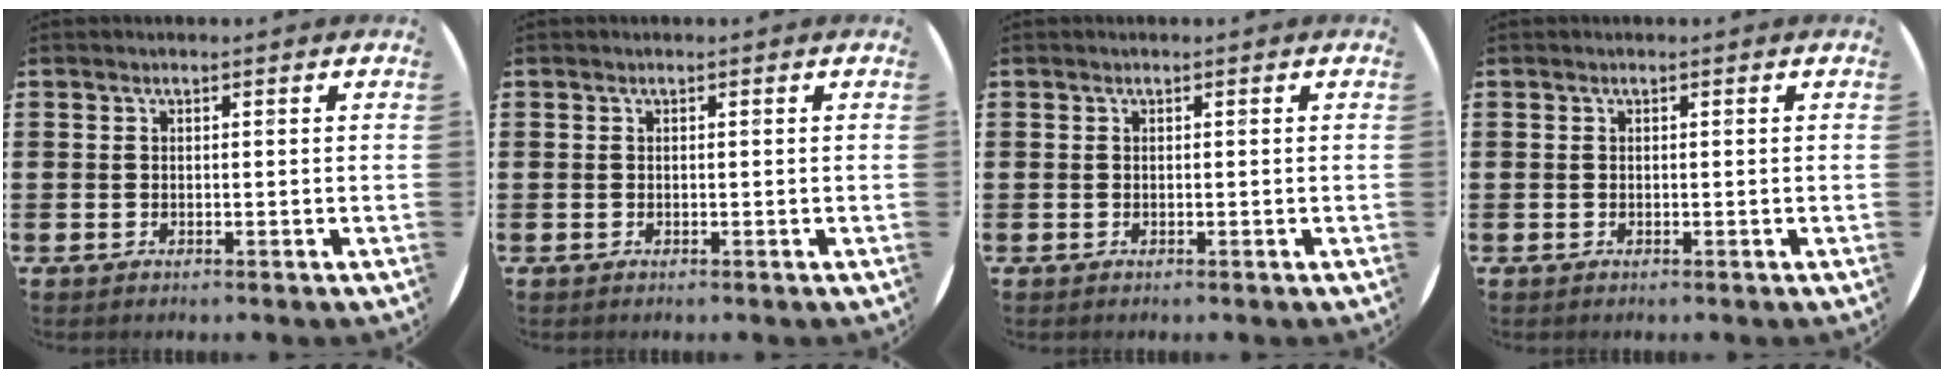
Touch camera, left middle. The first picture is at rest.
{"total": 0.0}
{"total": 0.0}
{"total": 0.0}